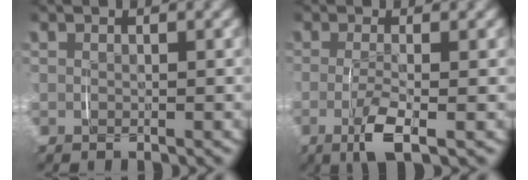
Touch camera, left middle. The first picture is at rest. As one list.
[{"total": 3.6, "force": [-1.2, 0.7, 3.4], "torque": [-0.070, -0.014, -0.017]}]